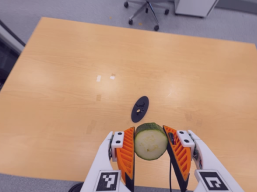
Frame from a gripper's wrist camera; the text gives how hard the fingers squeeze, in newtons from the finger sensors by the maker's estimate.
{"total": 9.4, "left": 8.2, "right": 10.6}